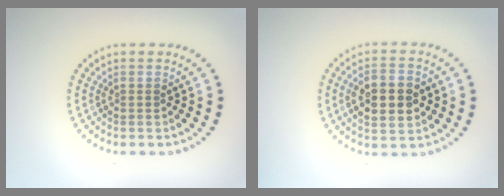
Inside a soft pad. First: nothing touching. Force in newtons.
{"total": 5.1, "press": 5.1, "slide": 0.3}